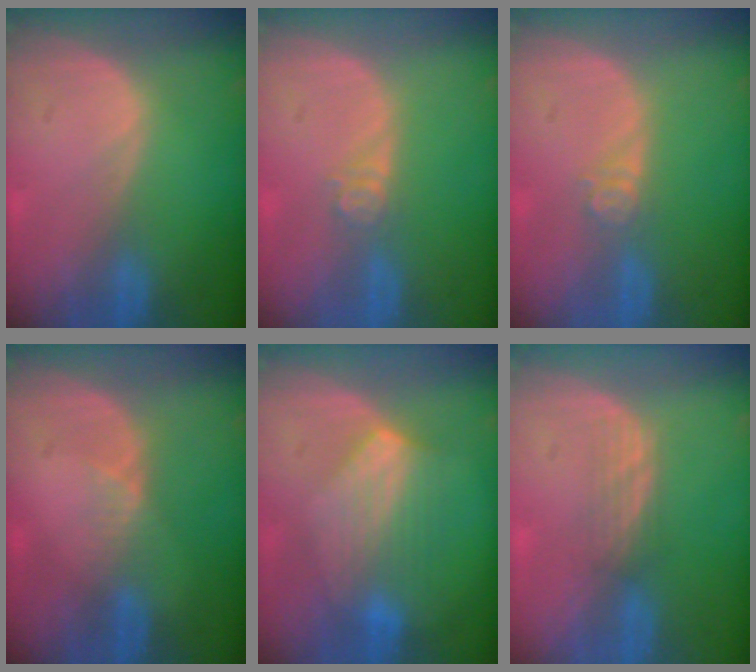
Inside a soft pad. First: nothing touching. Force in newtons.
{"total": 2.7, "press": 2.2, "slide": 1.5}
{"total": 2.7, "press": 2.2, "slide": 1.5}
{"total": 2.0, "press": 1.6, "slide": 1.3}
{"total": 7.0, "press": 6.5, "slide": 2.4}
{"total": 2.3, "press": 2.2, "slide": 0.3}